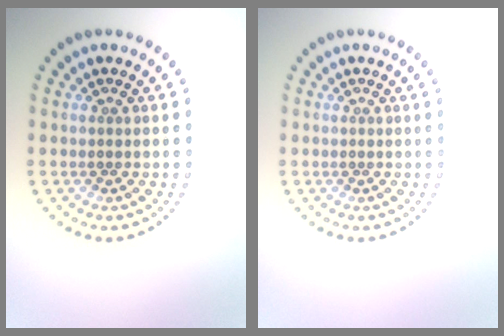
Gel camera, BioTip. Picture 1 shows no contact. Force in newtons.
{"total": 0.0}